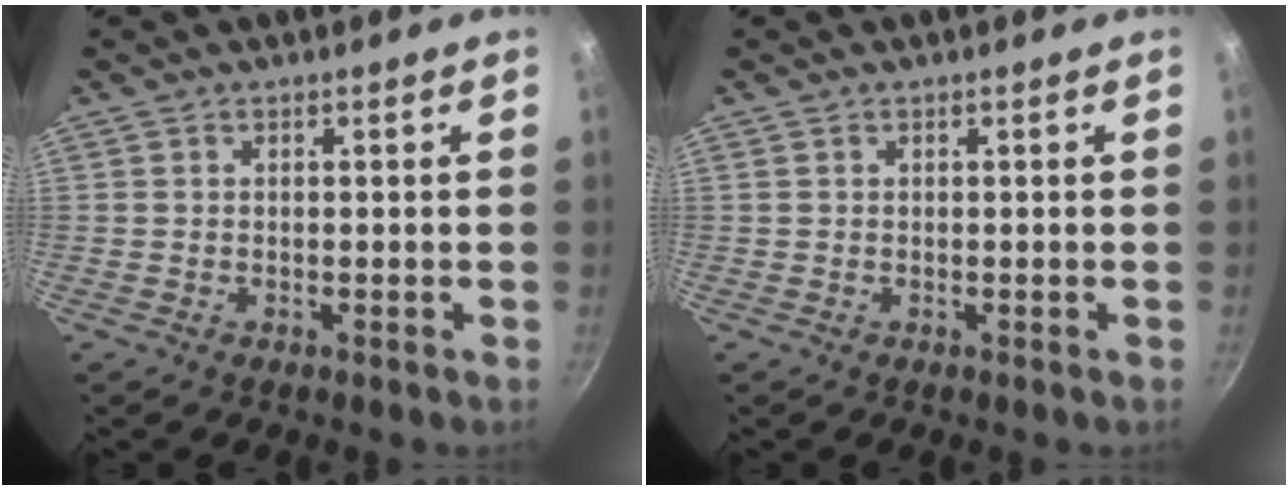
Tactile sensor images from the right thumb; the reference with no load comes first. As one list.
[{"total": 0.0}]